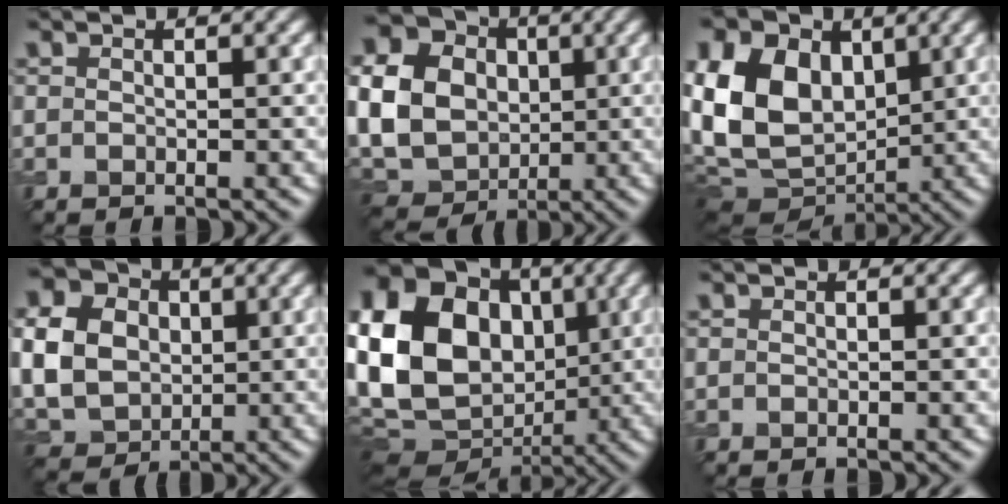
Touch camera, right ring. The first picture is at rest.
{"total": 12.1, "force": [0.6, 9.7, 7.2], "torque": [-0.173, 0.000, 0.015]}
{"total": 12.4, "force": [1.4, 8.9, 8.5], "torque": [-0.197, 0.004, 0.016]}
{"total": 9.2, "force": [0.5, 7.4, 5.4], "torque": [-0.131, 0.005, 0.006]}
{"total": 20.7, "force": [1.1, 16.6, 12.3], "torque": [-0.252, 0.019, -0.010]}
{"total": 0.0}